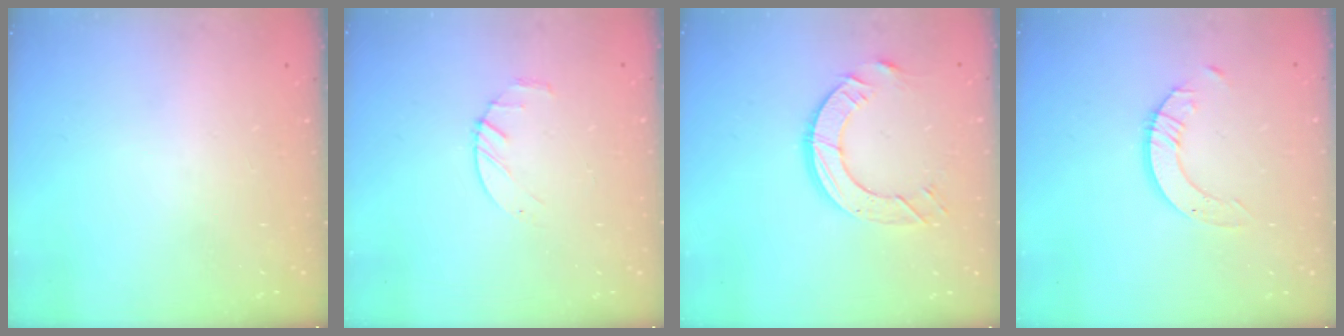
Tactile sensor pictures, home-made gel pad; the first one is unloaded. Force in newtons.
{"total": 2.4, "press": 2.3, "slide": 0.3}
{"total": 9.5, "press": 9.5, "slide": 1.0}
{"total": 3.5, "press": 3.4, "slide": 0.4}